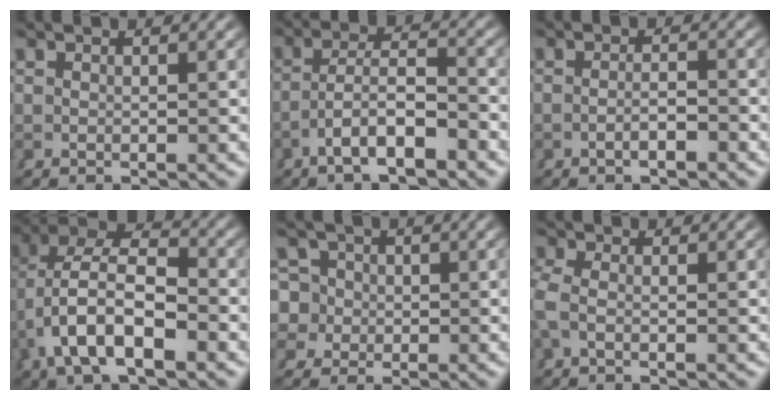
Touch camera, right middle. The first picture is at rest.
{"total": 4.2, "force": [-2.2, 1.5, 3.3], "torque": [-0.056, -0.011, -0.032]}
{"total": 1.9, "force": [-1.4, 0.2, 1.2], "torque": [-0.016, -0.001, -0.027]}
{"total": 7.7, "force": [0.0, 5.0, 5.8], "torque": [-0.119, -0.015, 0.002]}
{"total": 6.4, "force": [-0.5, 6.0, 1.9], "torque": [-0.049, -0.024, -0.005]}
{"total": 1.7, "force": [-0.2, 0.9, 1.4], "torque": [-0.043, -0.004, -0.005]}